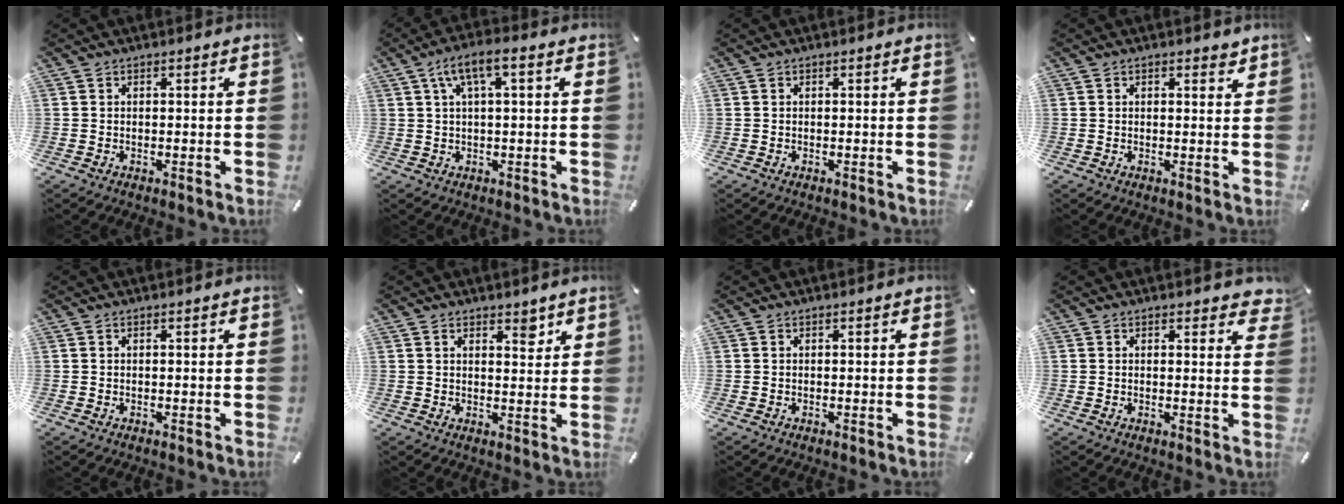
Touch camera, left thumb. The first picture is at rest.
{"total": 6.4, "force": [1.8, 1.7, 5.9], "torque": [-0.113, 0.005, 0.032]}
{"total": 0.0}
{"total": 1.3, "force": [0.9, 0.7, 0.6], "torque": [-0.006, -0.002, 0.016]}
{"total": 0.0}
{"total": 3.7, "force": [2.6, 1.7, 2.0], "torque": [-0.011, -0.016, 0.040]}
{"total": 0.0}
{"total": 2.0, "force": [1.5, 1.0, 0.7], "torque": [0.005, -0.008, 0.023]}